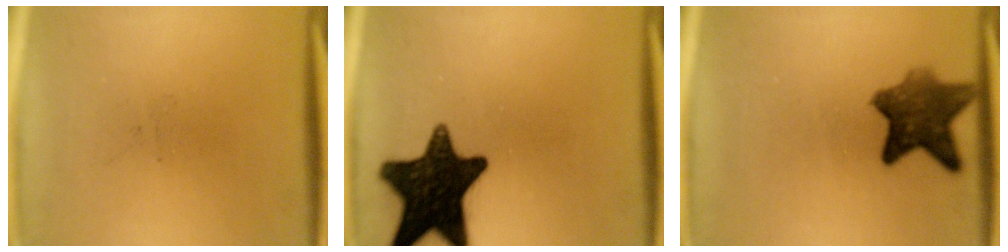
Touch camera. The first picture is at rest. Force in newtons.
{"total": 16.2}
{"total": 8.3}